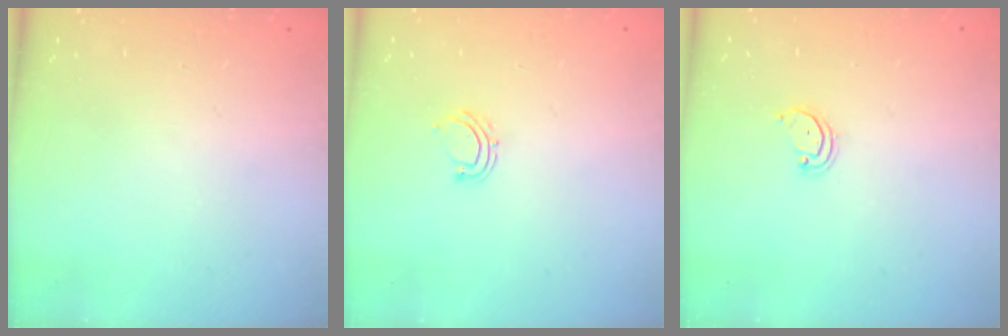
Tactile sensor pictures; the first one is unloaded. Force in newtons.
{"total": 5.0, "press": 4.9, "slide": 0.7}
{"total": 2.6, "press": 2.6, "slide": 0.2}